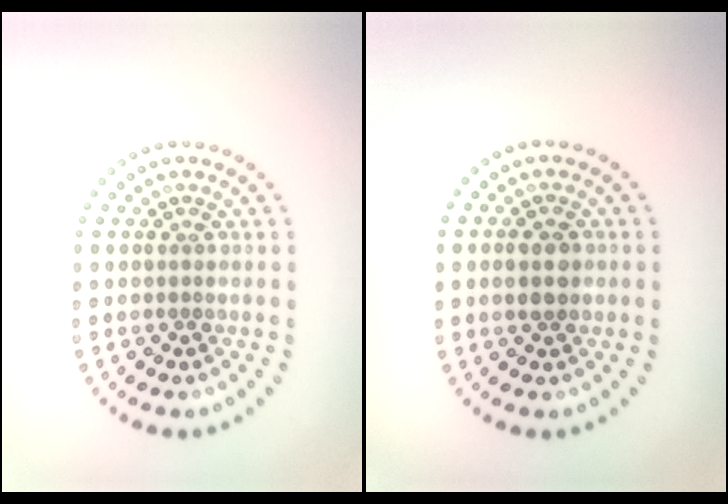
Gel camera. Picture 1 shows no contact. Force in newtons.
{"total": 2.7, "press": 2.7, "slide": 0.2}